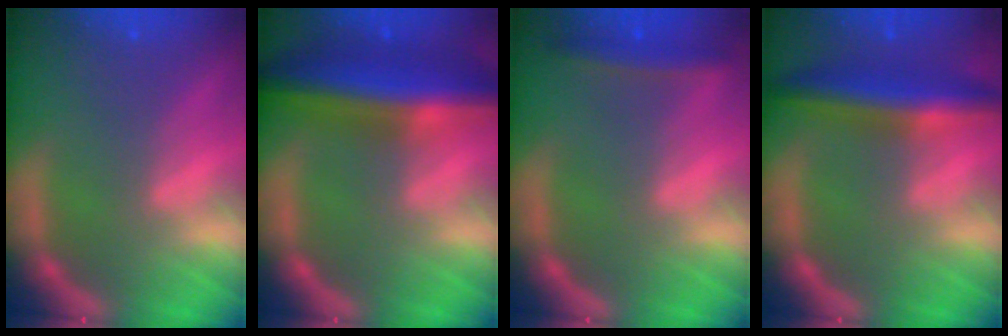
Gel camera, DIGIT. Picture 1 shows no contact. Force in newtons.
{"total": 9.5}
{"total": 2.4}
{"total": 6.0}